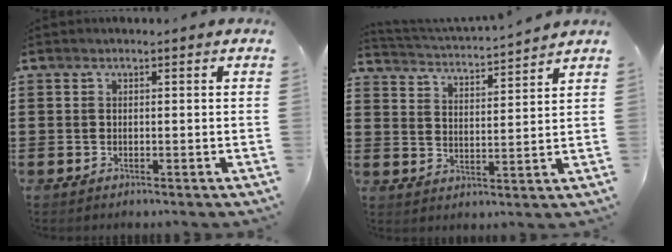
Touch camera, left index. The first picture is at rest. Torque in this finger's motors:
{"motor_torque": [0.66, -0.69, 0.10, 0.02]}